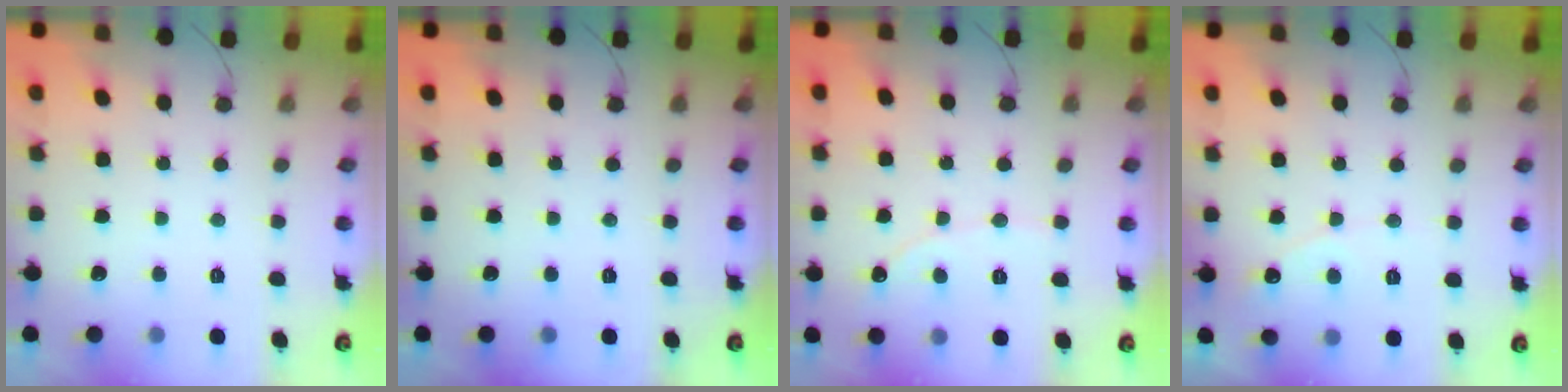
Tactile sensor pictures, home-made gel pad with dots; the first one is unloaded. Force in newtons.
{"total": 0.0}
{"total": 1.8, "press": 1.8, "slide": 0.1}
{"total": 3.9, "press": 3.9, "slide": 0.3}